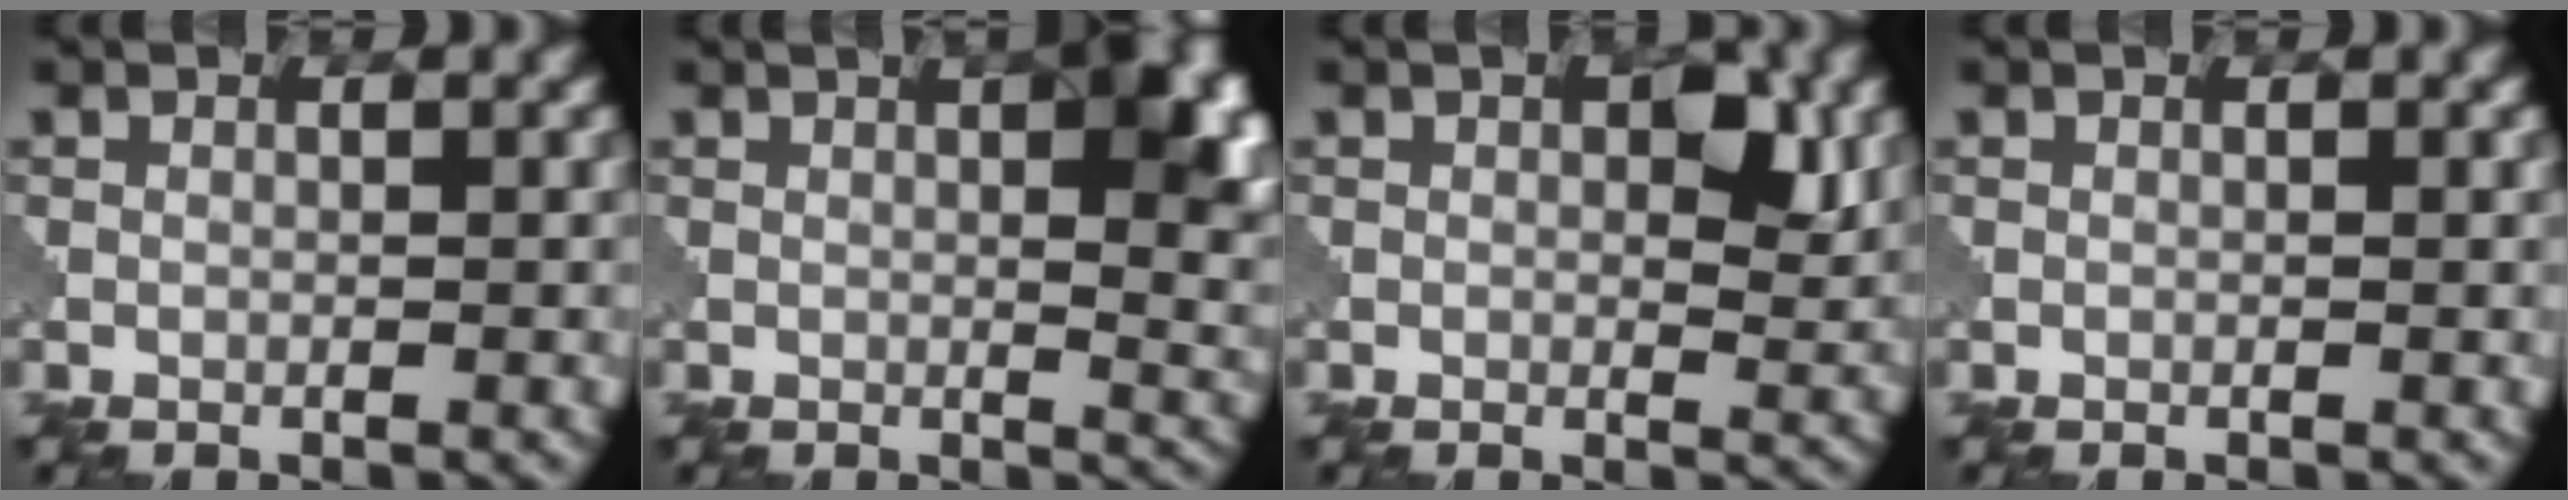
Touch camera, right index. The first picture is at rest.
{"total": 9.5, "force": [2.2, 3.6, 8.5], "torque": [-0.063, 0.006, 0.025]}
{"total": 4.0, "force": [1.2, 2.0, 3.3], "torque": [-0.042, -0.004, 0.018]}
{"total": 0.0}